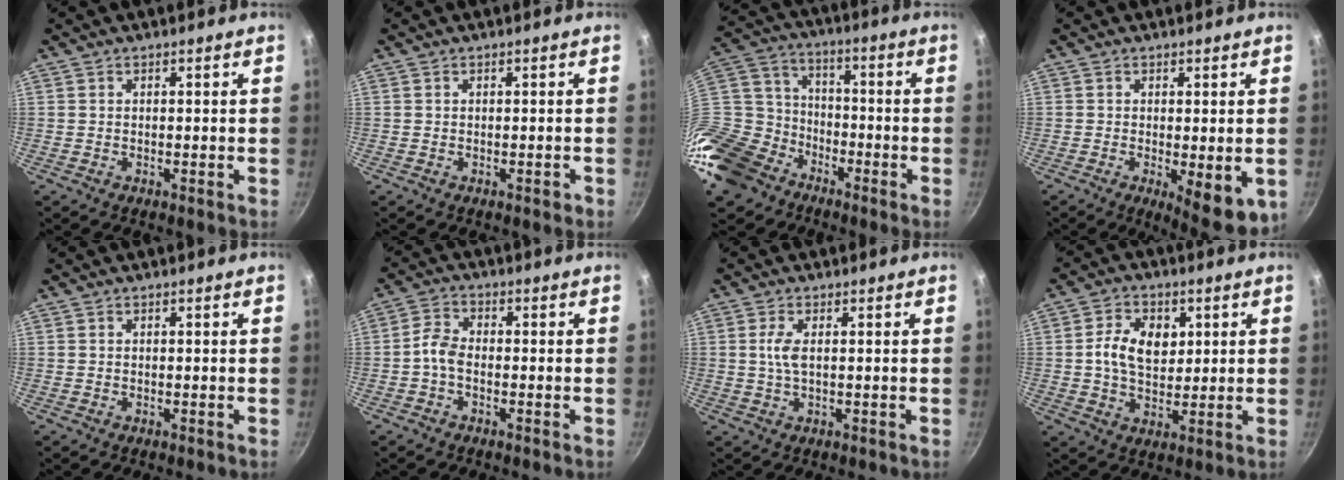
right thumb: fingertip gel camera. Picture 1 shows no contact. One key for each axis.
{"total": 0.7, "fx": -0.4, "fy": 0.3, "fz": 0.4, "tx": 0.001, "ty": 0.000, "tz": -0.007}
{"total": 22.4, "fx": -13.1, "fy": 15.3, "fz": 9.8, "tx": -0.250, "ty": 0.047, "tz": -0.246}
{"total": 8.8, "fx": -2.5, "fy": 3.0, "fz": 7.9, "tx": -0.102, "ty": -0.021, "tz": -0.030}
{"total": 0.0}
{"total": 4.5, "fx": -1.2, "fy": 2.8, "fz": 3.3, "tx": -0.063, "ty": 0.017, "tz": -0.033}
{"total": 3.1, "fx": 0.4, "fy": 1.2, "fz": 2.8, "tx": -0.072, "ty": 0.001, "tz": 0.009}
{"total": 9.1, "fx": 1.7, "fy": 6.2, "fz": 6.4, "tx": -0.091, "ty": -0.005, "tz": 0.031}